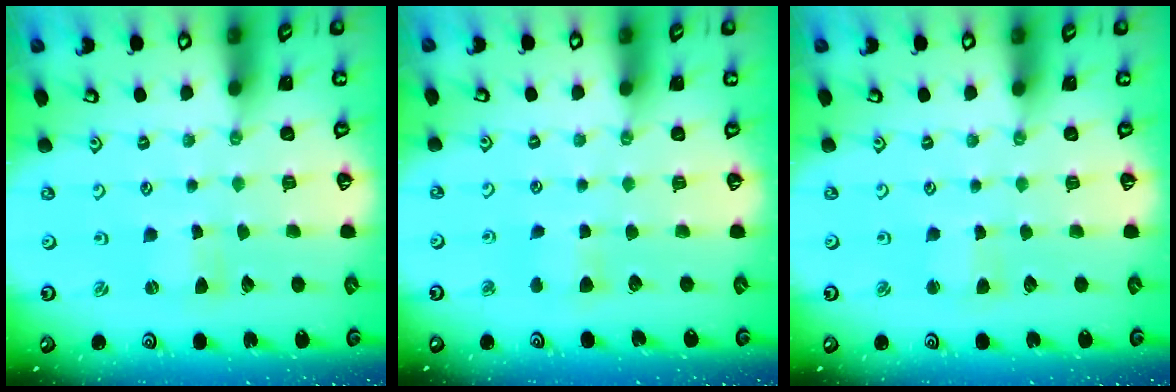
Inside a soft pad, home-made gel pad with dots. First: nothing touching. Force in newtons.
{"total": 3.9, "press": 3.8, "slide": 0.6}
{"total": 2.7, "press": 2.6, "slide": 0.4}